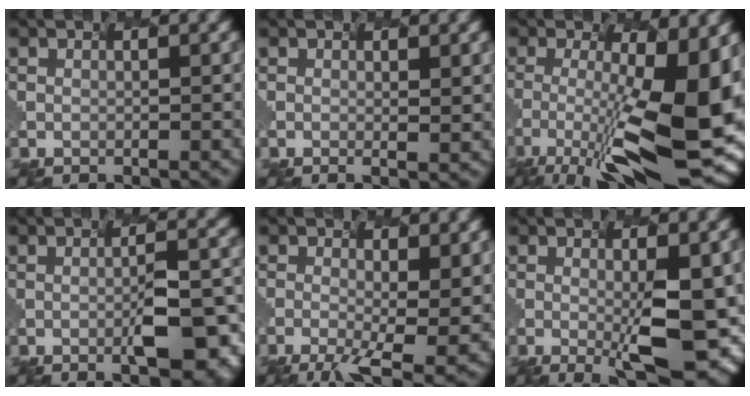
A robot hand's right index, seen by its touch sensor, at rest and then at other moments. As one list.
[{"total": 0.8, "force": [-0.2, -0.4, 0.6], "torque": [-0.020, -0.005, 0.010]}, {"total": 12.3, "force": [-4.3, 2.5, 11.3], "torque": [-0.195, -0.017, -0.047]}, {"total": 5.5, "force": [-1.9, 0.9, 5.1], "torque": [-0.093, -0.020, 0.002]}, {"total": 6.0, "force": [-2.0, 1.0, 5.6], "torque": [-0.102, -0.025, 0.000]}, {"total": 5.4, "force": [-1.2, 0.4, 5.3], "torque": [-0.096, -0.019, 0.010]}]